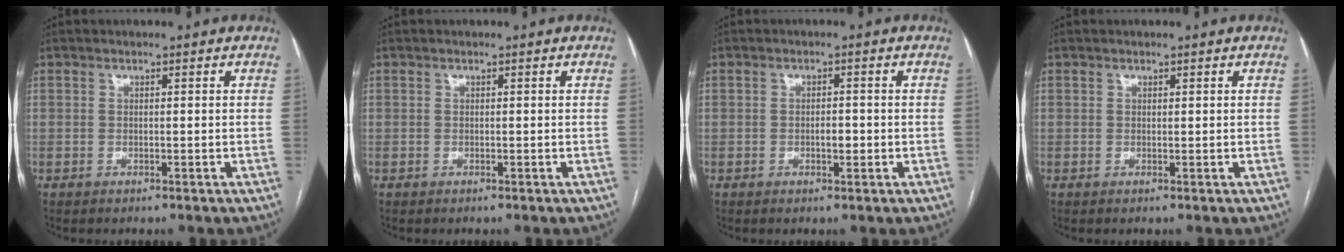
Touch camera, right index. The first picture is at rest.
{"total": 0.0}
{"total": 2.0, "force": [-0.5, 0.8, 1.8], "torque": [-0.028, 0.002, -0.007]}
{"total": 0.0}